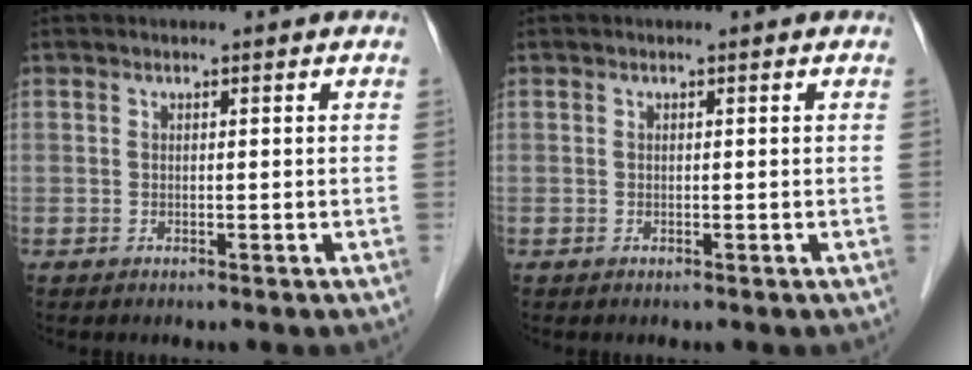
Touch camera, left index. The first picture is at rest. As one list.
[{"total": 0.0}]